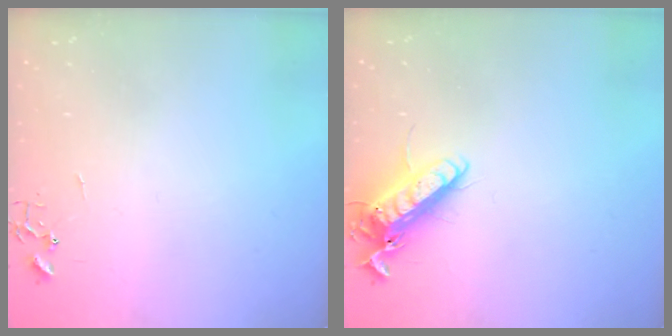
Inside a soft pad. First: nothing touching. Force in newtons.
{"total": 14.2, "press": 14.0, "slide": 2.5}